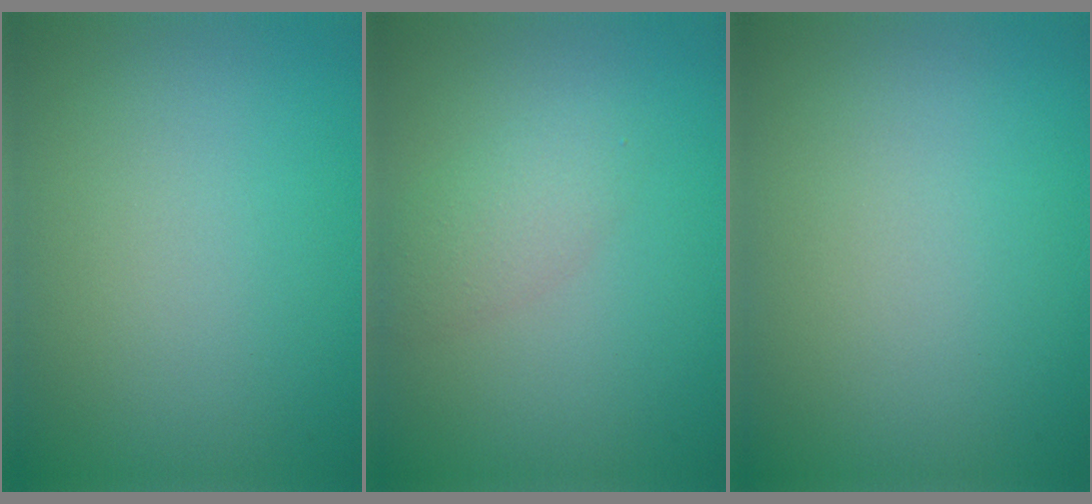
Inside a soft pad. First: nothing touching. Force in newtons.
{"total": 2.2, "press": 2.2, "slide": 0.2}
{"total": 0.0}